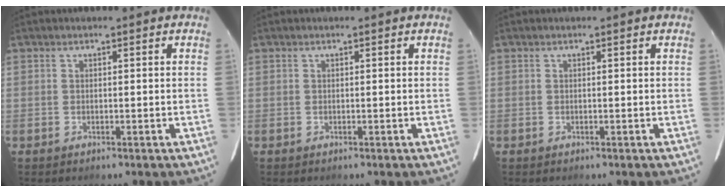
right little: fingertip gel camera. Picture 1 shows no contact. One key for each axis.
{"total": 0.0}
{"total": 0.0}